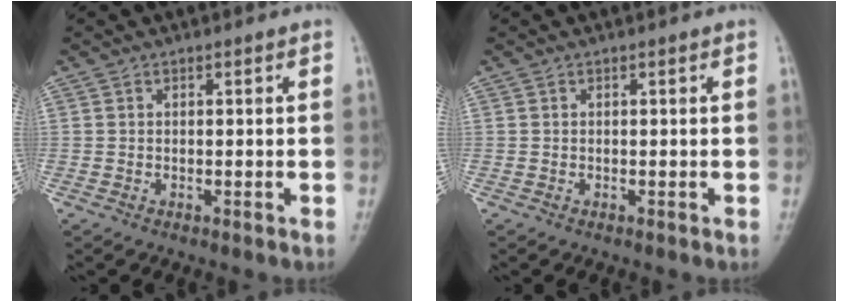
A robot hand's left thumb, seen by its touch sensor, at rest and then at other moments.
{"total": 0.0}